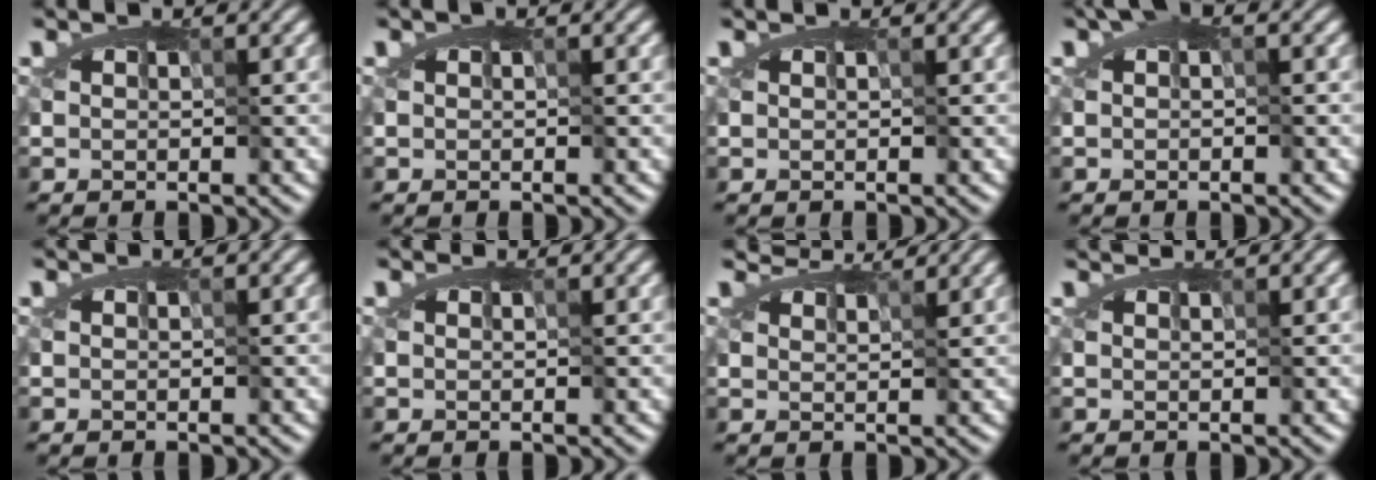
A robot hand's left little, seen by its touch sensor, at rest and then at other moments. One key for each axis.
{"total": 0.0}
{"total": 0.0}
{"total": 1.6, "fx": 0.3, "fy": 0.6, "fz": 1.5, "tx": -0.037, "ty": 0.008, "tz": 0.005}
{"total": 0.0}
{"total": 0.5, "fx": 0.5, "fy": 0.1, "fz": -0.2, "tx": -0.002, "ty": -0.007, "tz": 0.017}
{"total": 3.0, "fx": 2.9, "fy": 0.4, "fz": 0.6, "tx": -0.031, "ty": 0.000, "tz": 0.050}
{"total": 1.3, "fx": 1.2, "fy": 0.2, "fz": 0.2, "tx": -0.015, "ty": 0.000, "tz": 0.027}